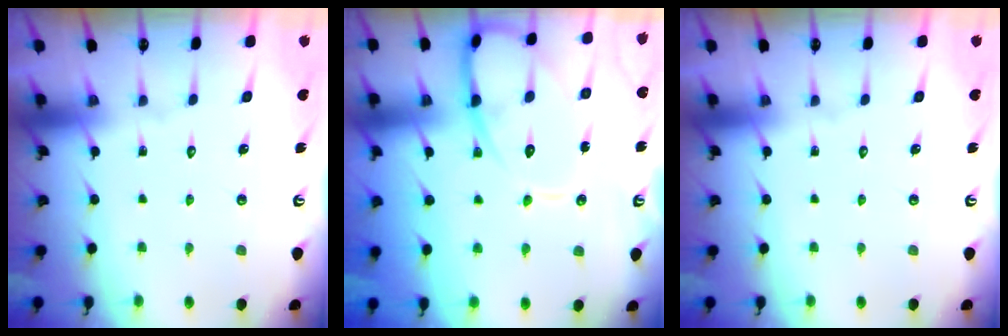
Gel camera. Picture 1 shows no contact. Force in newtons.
{"total": 13.7, "press": 13.6, "slide": 1.4}
{"total": 0.0}